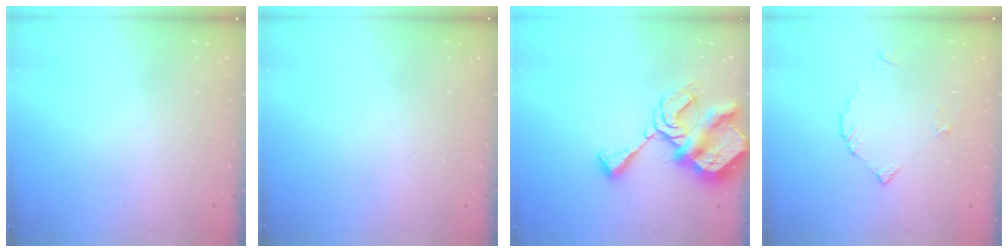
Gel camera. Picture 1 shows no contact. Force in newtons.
{"total": 0.0}
{"total": 11.1, "press": 11.0, "slide": 1.2}
{"total": 3.0, "press": 3.0, "slide": 0.3}